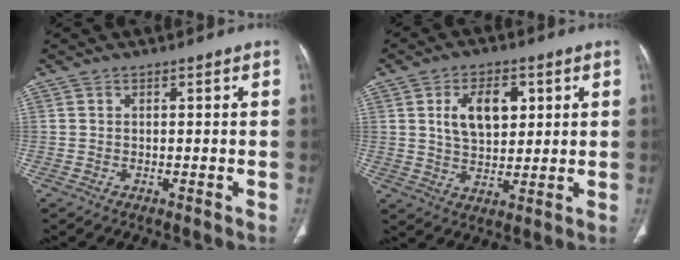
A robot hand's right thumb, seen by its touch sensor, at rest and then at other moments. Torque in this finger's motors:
{"motor_torque": [-0.76, 0.88, 0.14, 0.19, 0.15]}